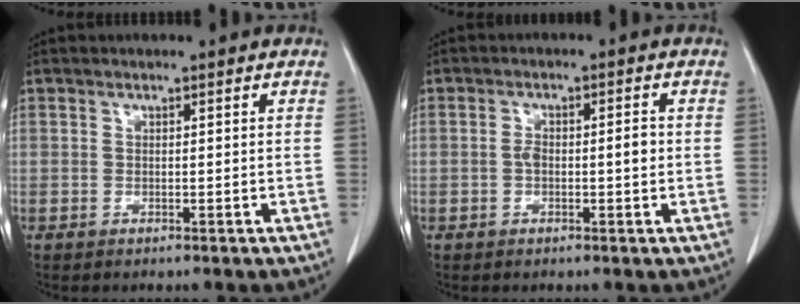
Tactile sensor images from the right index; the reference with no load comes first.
{"total": 3.4, "force": [-0.3, 1.2, 3.2], "torque": [-0.059, 0.009, -0.004]}